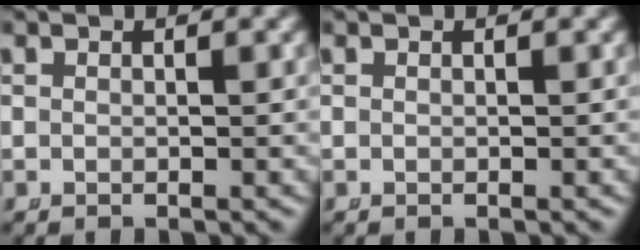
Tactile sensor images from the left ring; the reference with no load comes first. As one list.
[{"total": 0.0}]